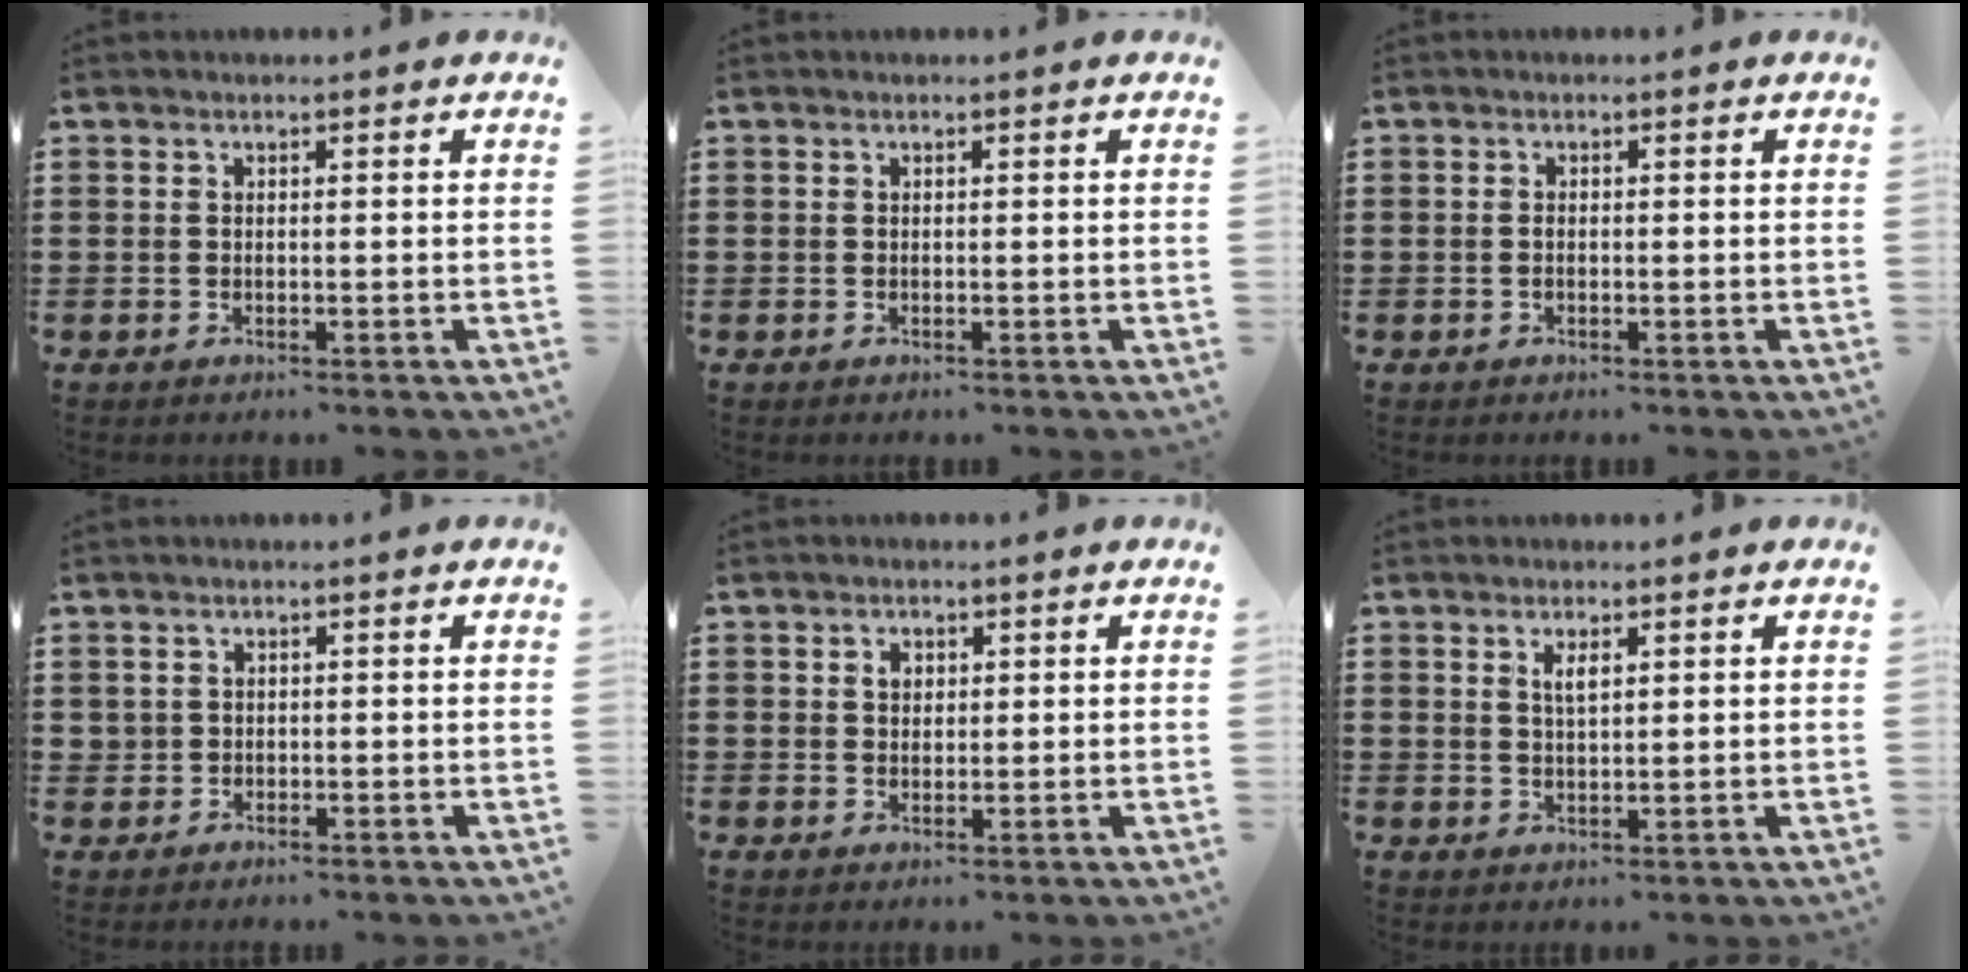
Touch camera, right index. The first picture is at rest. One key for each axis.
{"total": 0.0}
{"total": 0.5, "fx": -0.3, "fy": 0.3, "fz": 0.4, "tx": -0.010, "ty": -0.002, "tz": -0.005}
{"total": 0.8, "fx": -0.2, "fy": 0.8, "fz": 0.1, "tx": -0.004, "ty": 0.003, "tz": -0.006}
{"total": 1.6, "fx": 0.5, "fy": 1.2, "fz": 0.9, "tx": -0.022, "ty": 0.006, "tz": 0.009}
{"total": 2.0, "fx": 0.9, "fy": 0.6, "fz": 1.7, "tx": -0.037, "ty": 0.002, "tz": 0.014}